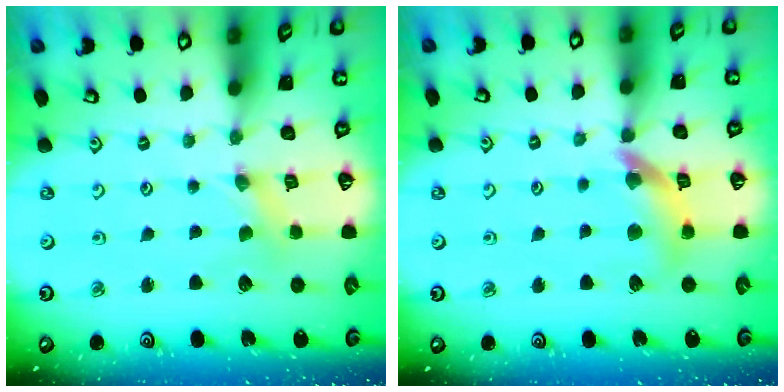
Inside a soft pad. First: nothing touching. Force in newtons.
{"total": 12.0, "press": 11.9, "slide": 1.5}